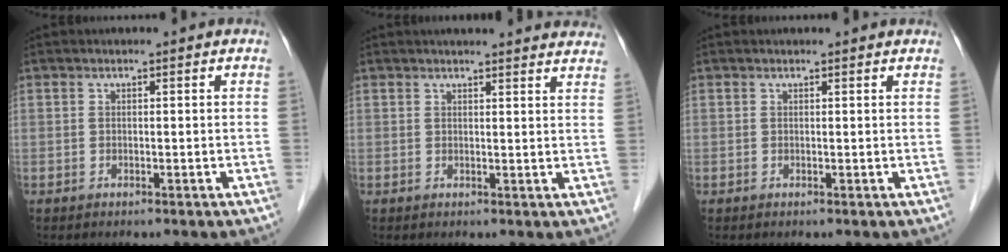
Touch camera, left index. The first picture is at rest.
{"total": 15.1, "force": [14.3, 1.6, 4.7], "torque": [-0.045, 0.004, 0.156]}
{"total": 2.5, "force": [2.4, 0.5, 0.6], "torque": [-0.013, 0.017, 0.021]}